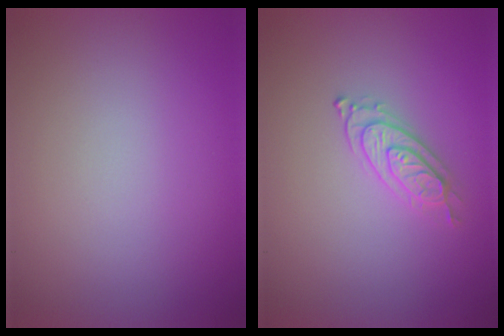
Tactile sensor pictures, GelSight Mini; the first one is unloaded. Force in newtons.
{"total": 2.2, "press": 2.2, "slide": 0.5}